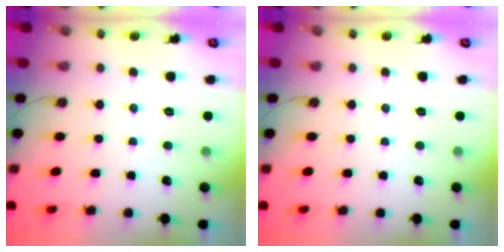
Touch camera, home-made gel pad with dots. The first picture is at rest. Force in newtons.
{"total": 0.0}